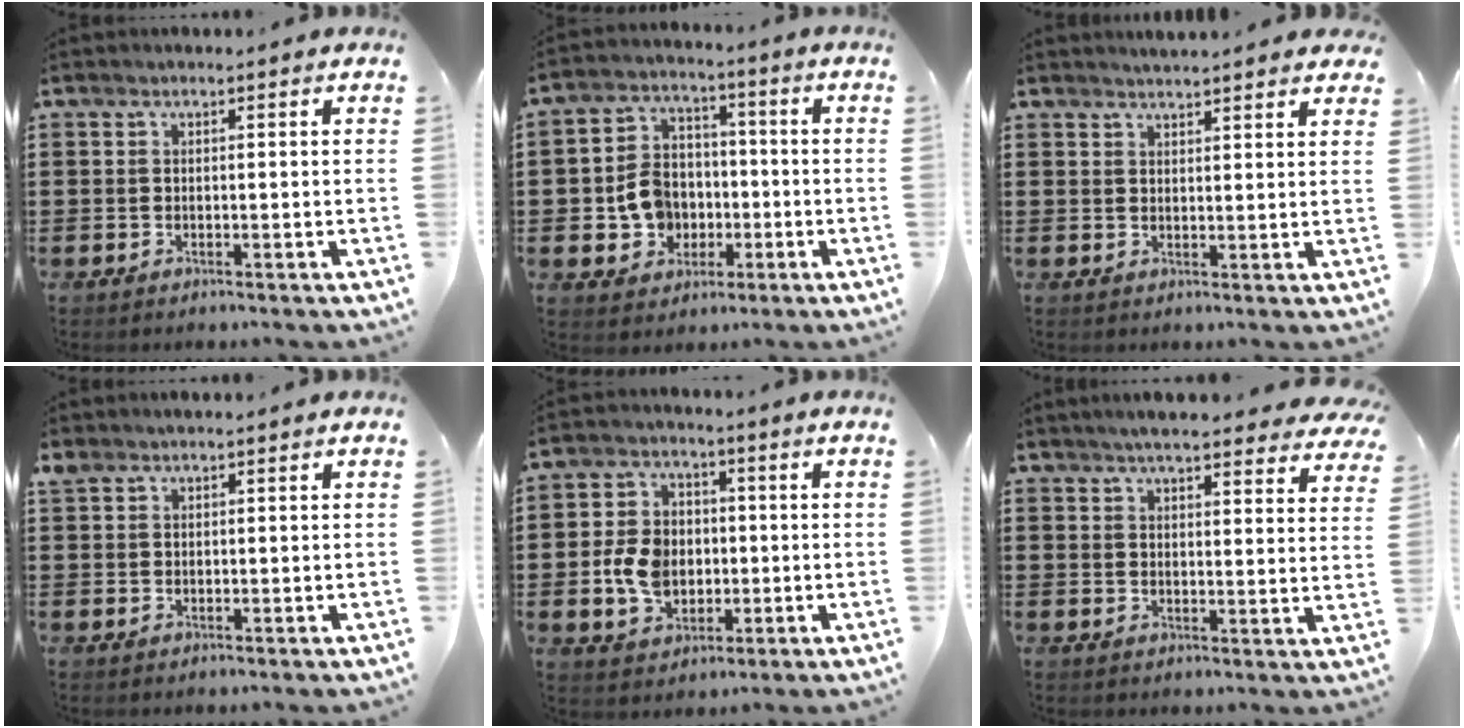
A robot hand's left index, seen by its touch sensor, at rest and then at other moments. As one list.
[{"total": 8.0, "force": [-1.4, 7.1, 3.5], "torque": [-0.100, 0.020, -0.025]}, {"total": 2.2, "force": [2.2, 0.0, 0.1], "torque": [-0.009, -0.004, 0.042]}, {"total": 1.3, "force": [1.1, 0.6, 0.4], "torque": [-0.011, 0.001, 0.022]}, {"total": 7.9, "force": [-0.8, 6.2, 4.8], "torque": [-0.110, 0.009, -0.018]}, {"total": 5.1, "force": [4.8, 0.2, 1.7], "torque": [-0.043, -0.018, 0.085]}]